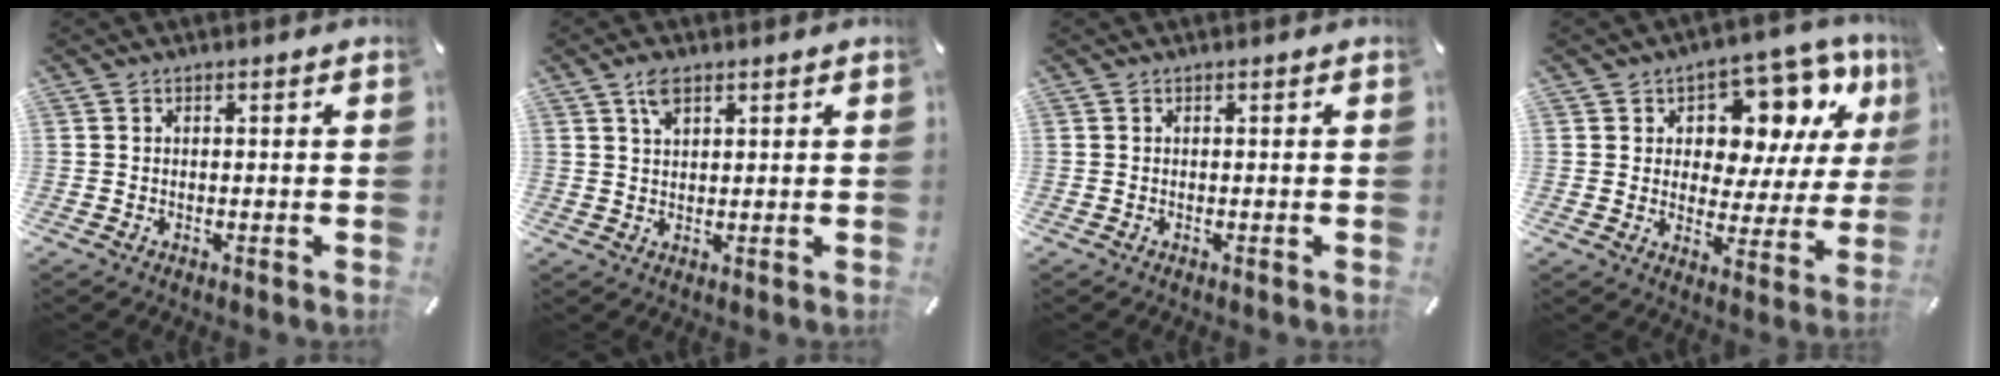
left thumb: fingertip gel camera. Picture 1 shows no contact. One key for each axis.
{"total": 3.8, "fx": 2.3, "fy": 1.8, "fz": 2.5, "tx": -0.048, "ty": -0.002, "tz": 0.039}
{"total": 0.0}
{"total": 13.1, "fx": 8.4, "fy": 7.7, "fz": 6.3, "tx": -0.086, "ty": -0.071, "tz": 0.143}